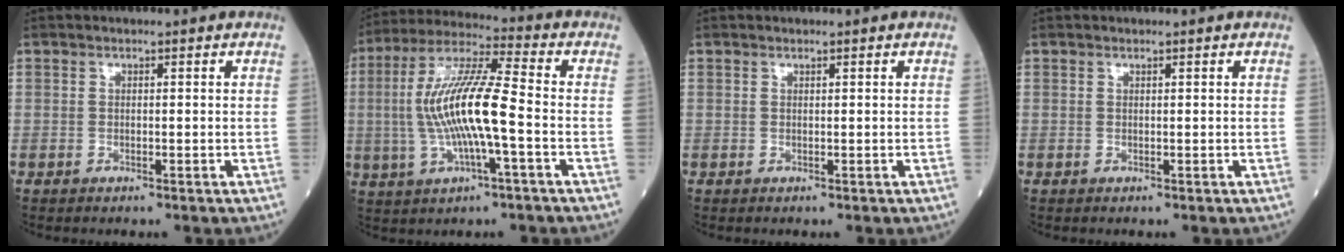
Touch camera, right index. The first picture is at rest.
{"total": 13.7, "force": [-1.6, 1.5, 13.5], "torque": [-0.273, 0.008, -0.033]}
{"total": 0.0}
{"total": 0.0}